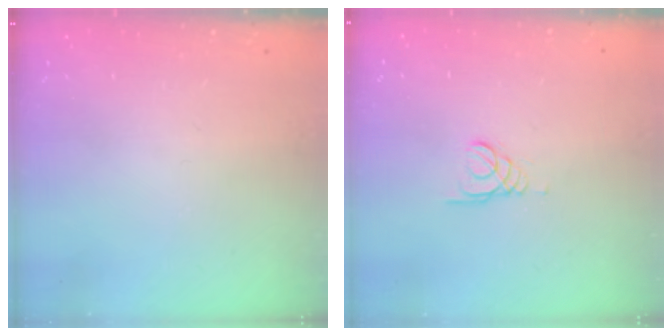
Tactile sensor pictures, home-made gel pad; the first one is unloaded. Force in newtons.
{"total": 1.0, "press": 1.0, "slide": 0.1}